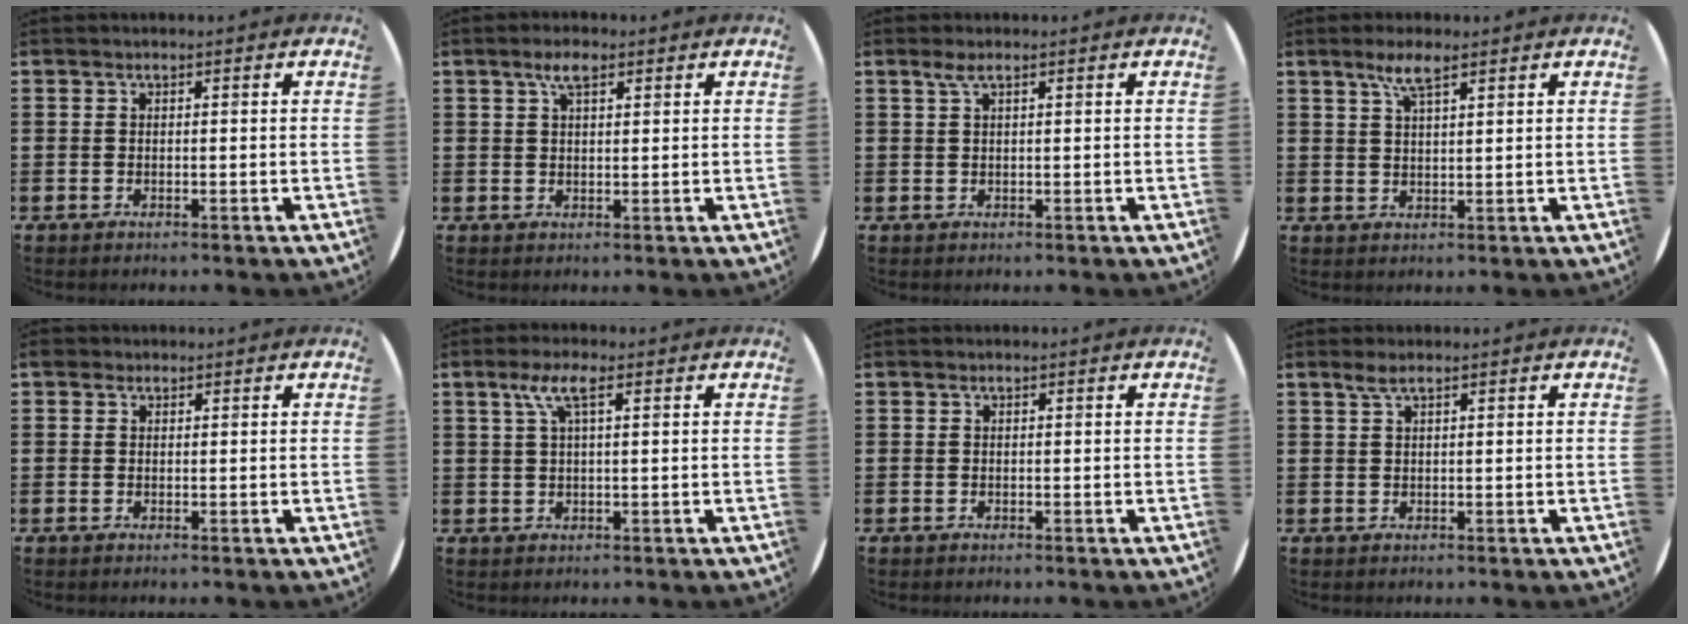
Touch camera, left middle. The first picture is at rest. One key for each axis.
{"total": 3.2, "fx": 2.0, "fy": 1.1, "fz": 2.3, "tx": -0.039, "ty": 0.006, "tz": 0.032}
{"total": 1.3, "fx": 0.7, "fy": 0.1, "fz": 1.1, "tx": -0.022, "ty": 0.004, "tz": 0.011}
{"total": 4.0, "fx": 2.7, "fy": 0.7, "fz": 2.9, "tx": -0.062, "ty": 0.008, "tz": 0.047}
{"total": 0.9, "fx": 0.7, "fy": 0.5, "fz": 0.1, "tx": -0.003, "ty": 0.006, "tz": 0.012}
{"total": 3.6, "fx": 1.6, "fy": 0.8, "fz": 3.1, "tx": -0.065, "ty": 0.010, "tz": 0.026}
{"total": 0.0}
{"total": 1.6, "fx": 1.0, "fy": 0.1, "fz": 1.2, "tx": -0.023, "ty": 0.004, "tz": 0.017}